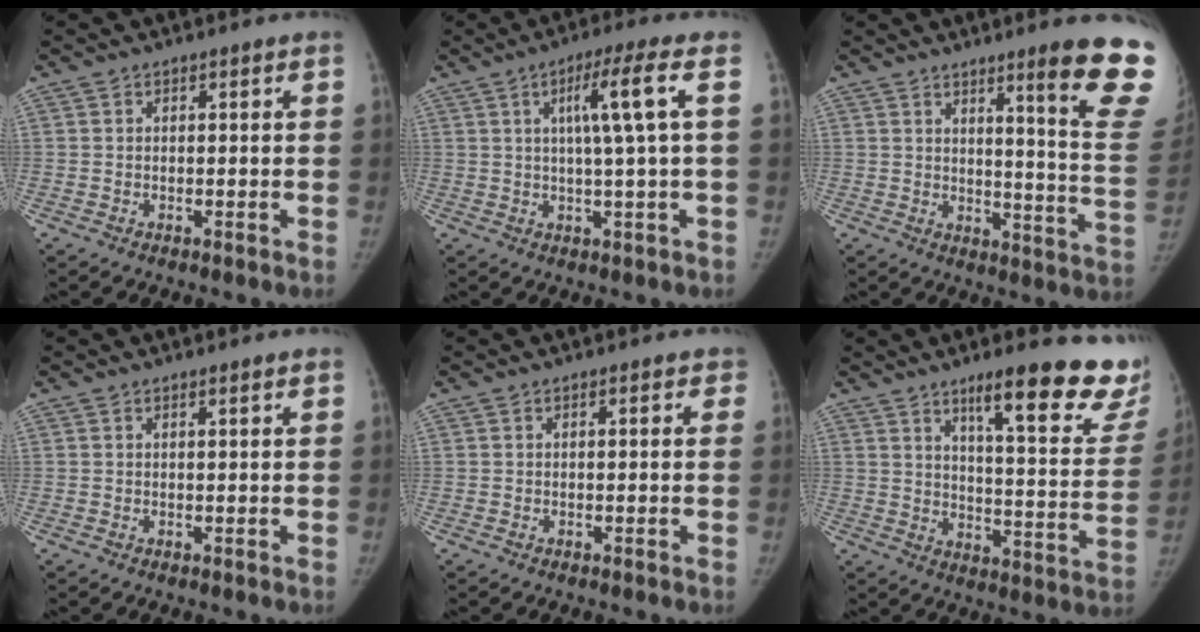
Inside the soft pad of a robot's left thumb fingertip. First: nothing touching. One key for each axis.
{"total": 8.1, "fx": 1.9, "fy": -0.7, "fz": 7.9, "tx": -0.147, "ty": 0.003, "tz": 0.033}
{"total": 17.2, "fx": 10.9, "fy": 1.0, "fz": 13.2, "tx": -0.134, "ty": -0.079, "tz": 0.140}
{"total": 0.6, "fx": 0.5, "fy": 0.0, "fz": 0.4, "tx": -0.008, "ty": -0.003, "tz": 0.009}
{"total": 1.2, "fx": 0.5, "fy": 0.7, "fz": 0.9, "tx": 0.005, "ty": 0.002, "tz": -0.001}
{"total": 22.0, "fx": 15.6, "fy": 4.4, "fz": 14.9, "tx": -0.159, "ty": -0.091, "tz": 0.207}